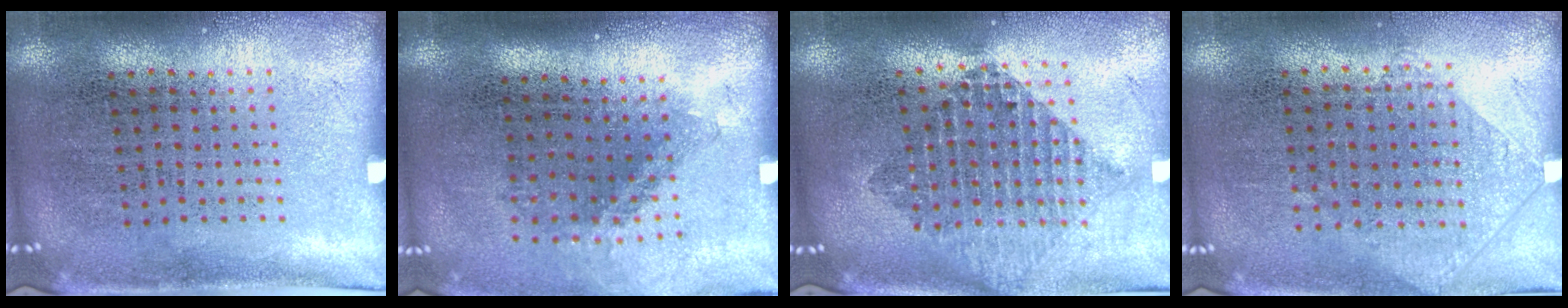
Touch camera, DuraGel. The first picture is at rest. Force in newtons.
{"total": 1.4, "press": 1.0, "slide": 1.0}
{"total": 2.2, "press": 1.7, "slide": 1.3}
{"total": 0.9, "press": 0.9, "slide": 0.3}